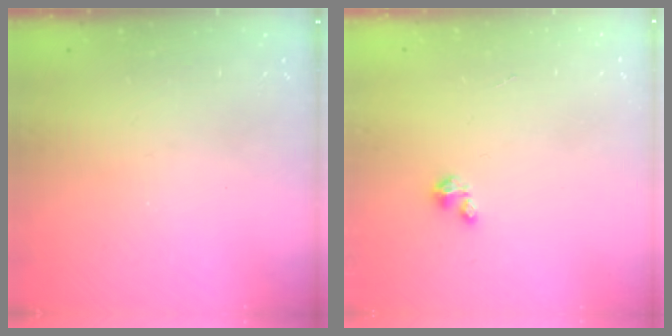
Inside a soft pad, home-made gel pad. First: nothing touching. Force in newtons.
{"total": 1.2, "press": 1.2, "slide": 0.2}